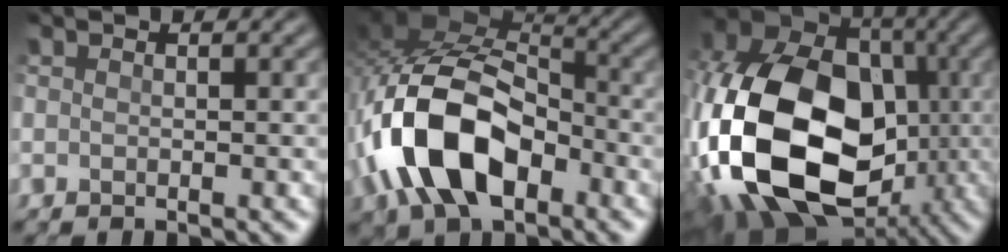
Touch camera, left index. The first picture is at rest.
{"total": 11.9, "force": [-4.0, 6.8, 8.9], "torque": [-0.190, 0.011, -0.078]}
{"total": 18.5, "force": [-3.8, 12.8, 12.8], "torque": [-0.277, -0.021, -0.069]}